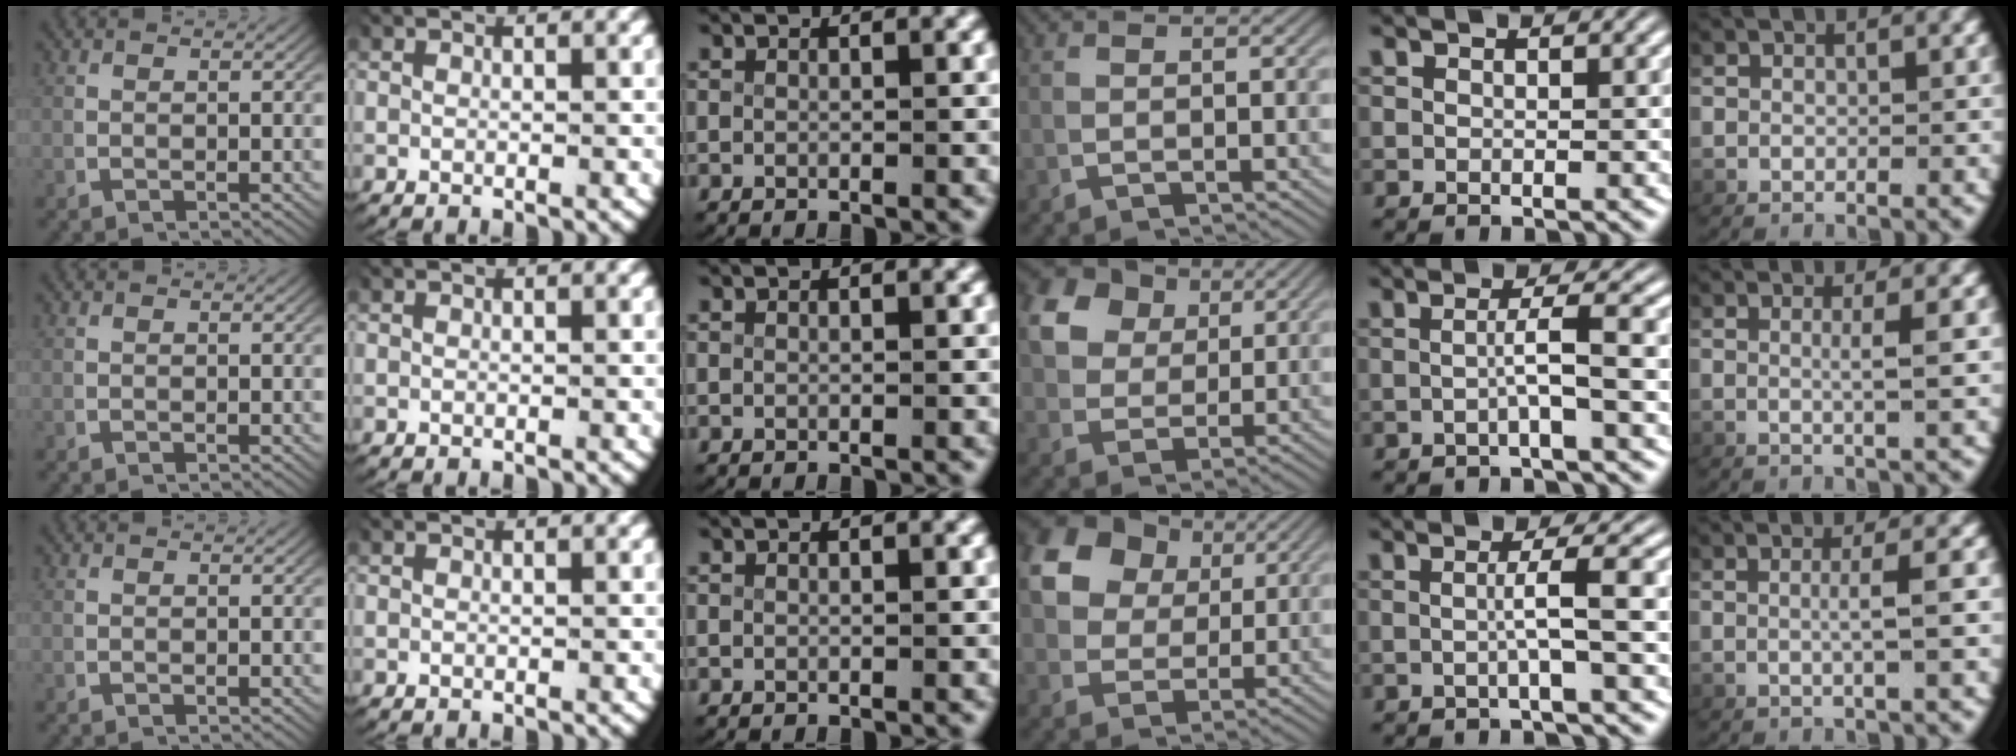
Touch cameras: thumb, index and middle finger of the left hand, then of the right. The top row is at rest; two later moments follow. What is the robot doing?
{"motion": "lift_and_place", "object": "card"}